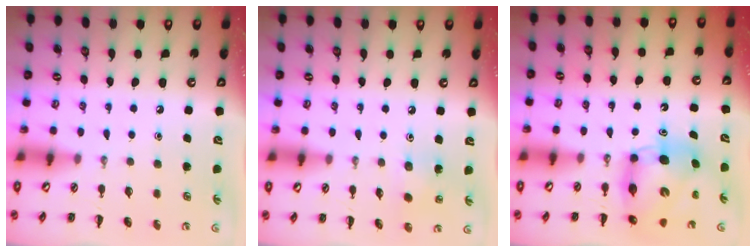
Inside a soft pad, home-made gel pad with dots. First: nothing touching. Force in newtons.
{"total": 4.4, "press": 4.2, "slide": 1.2}
{"total": 8.7, "press": 8.3, "slide": 2.5}